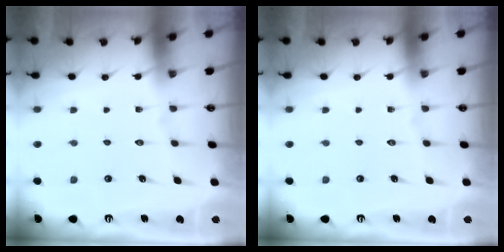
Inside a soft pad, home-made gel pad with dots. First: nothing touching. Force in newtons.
{"total": 0.0}